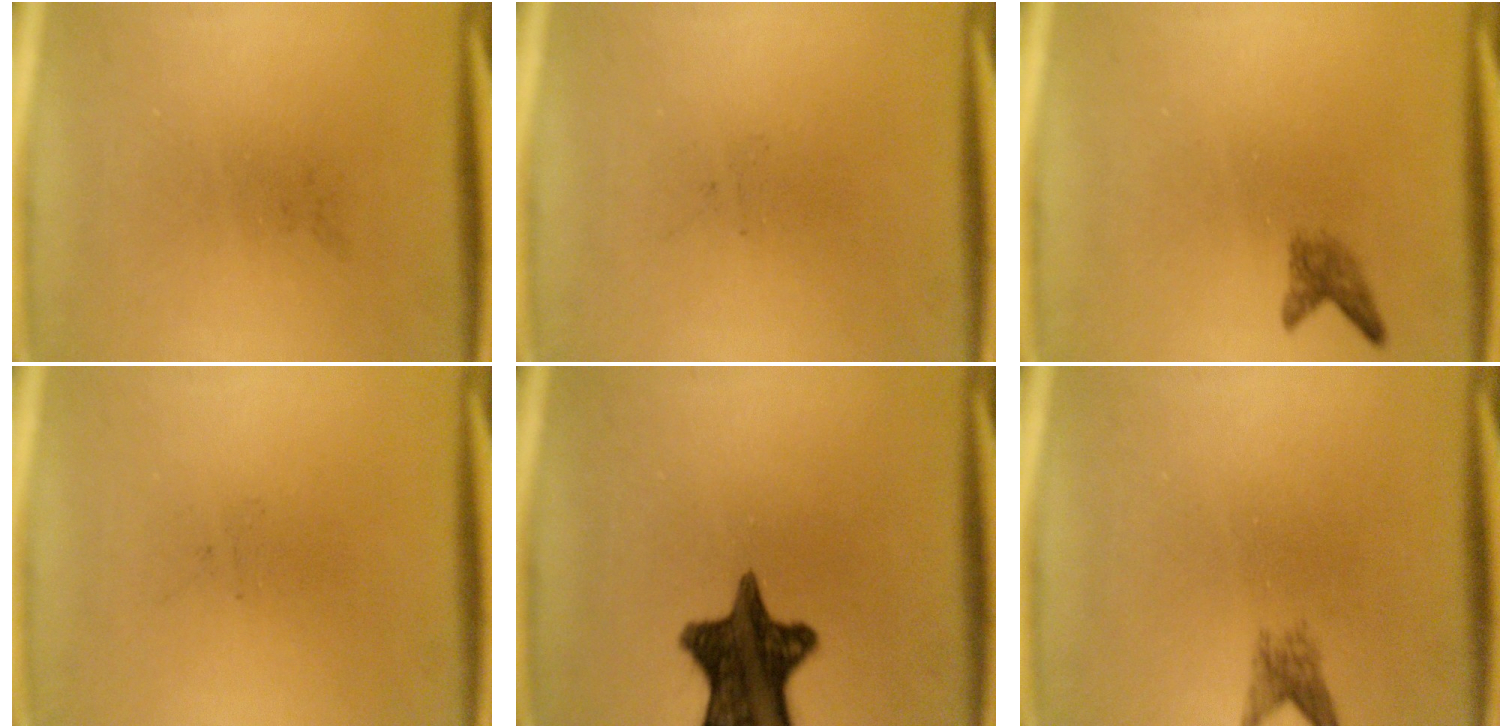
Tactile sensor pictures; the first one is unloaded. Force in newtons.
{"total": 0.0}
{"total": 1.8}
{"total": 0.0}
{"total": 13.1}
{"total": 1.9}